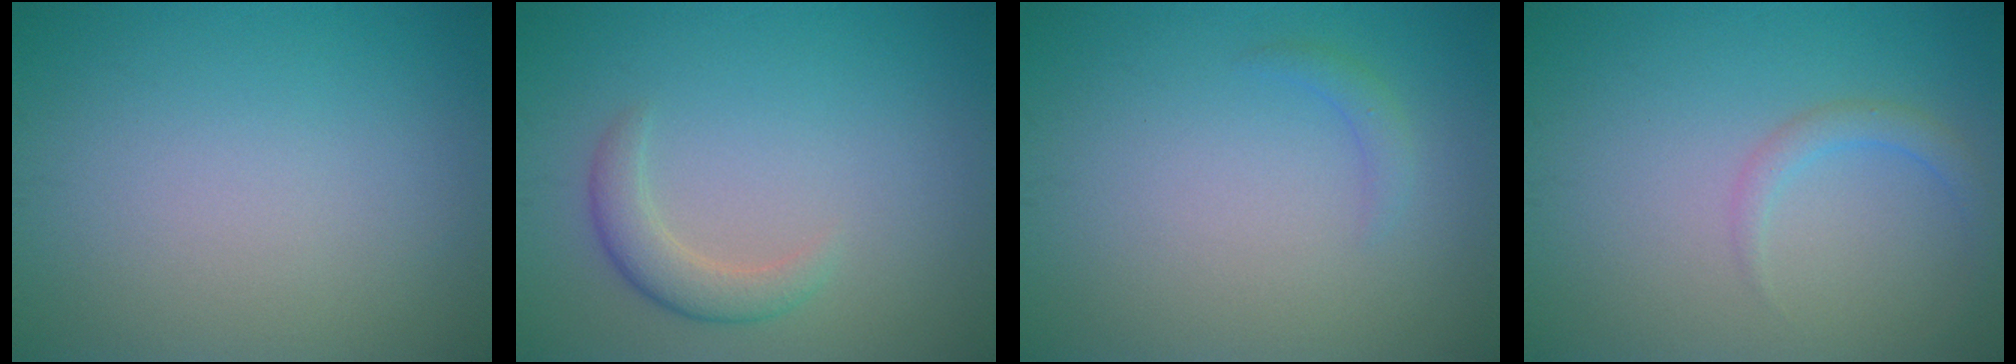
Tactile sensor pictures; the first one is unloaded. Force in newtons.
{"total": 2.5, "press": 2.5, "slide": 0.1}
{"total": 1.0, "press": 1.0, "slide": 0.1}
{"total": 1.6, "press": 1.6, "slide": 0.1}